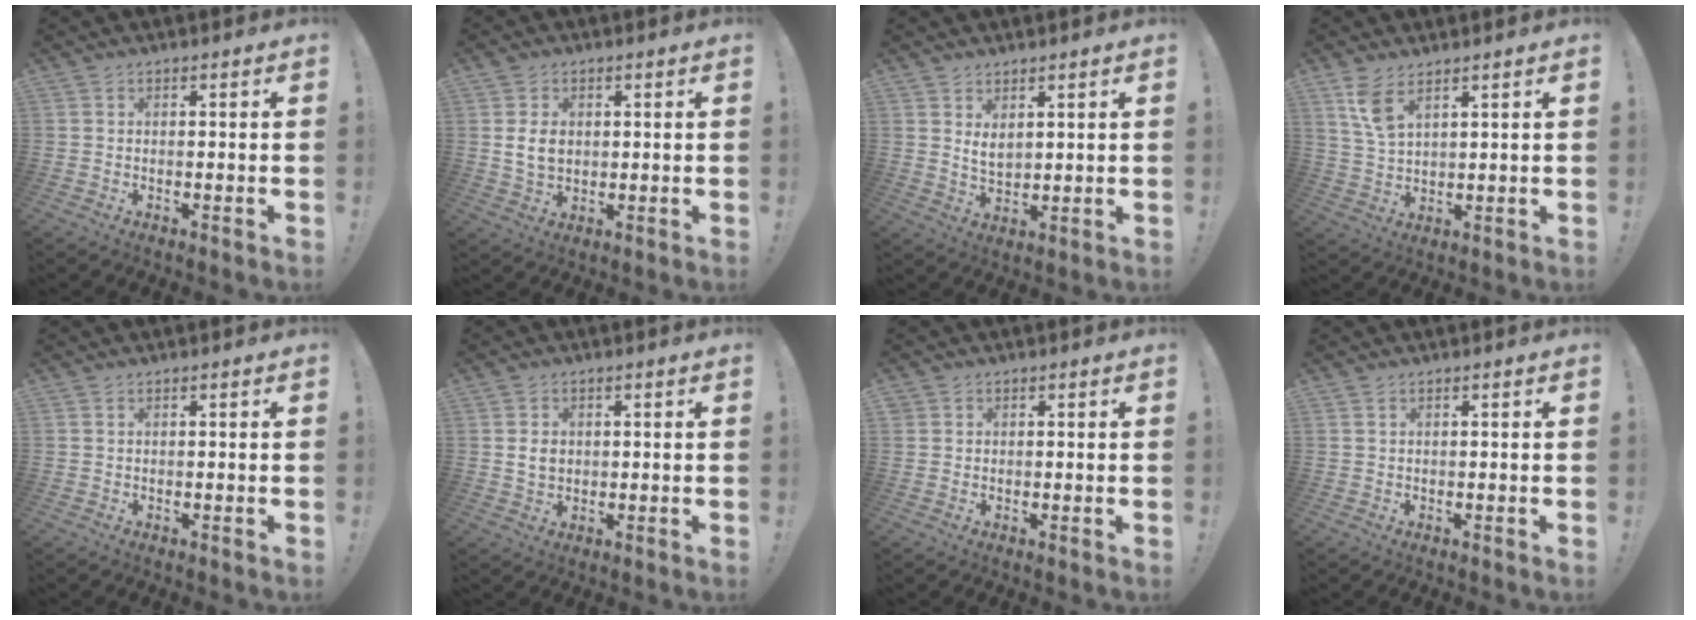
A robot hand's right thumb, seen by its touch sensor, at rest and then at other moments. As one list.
[{"total": 6.3, "force": [0.8, 4.8, 3.9], "torque": [-0.050, 0.001, 0.013]}, {"total": 4.3, "force": [2.6, 2.1, 2.6], "torque": [-0.035, -0.016, 0.046]}, {"total": 6.8, "force": [4.2, 2.8, 4.6], "torque": [-0.075, -0.021, 0.077]}, {"total": 0.0}, {"total": 1.0, "force": [0.0, 1.0, 0.2], "torque": [-0.004, 0.005, 0.000]}, {"total": 1.0, "force": [0.5, 0.9, 0.2], "torque": [-0.003, 0.000, 0.009]}, {"total": 0.0}]